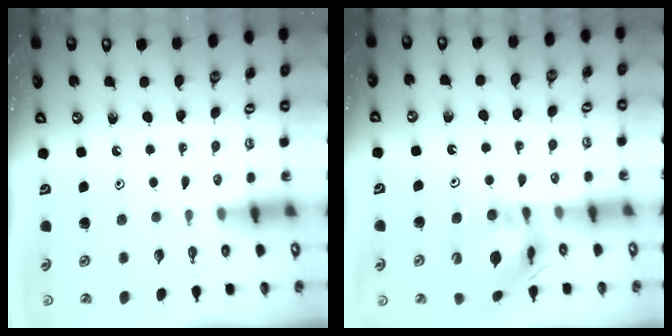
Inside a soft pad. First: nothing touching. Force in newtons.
{"total": 13.1, "press": 13.1, "slide": 1.4}